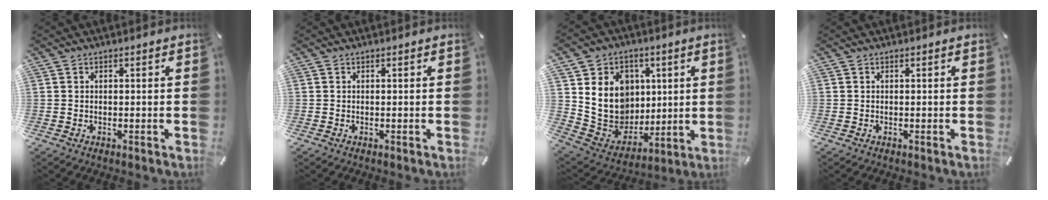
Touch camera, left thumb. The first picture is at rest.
{"total": 0.0}
{"total": 15.9, "force": [3.6, 14.2, 6.3], "torque": [-0.114, -0.019, 0.084]}
{"total": 0.0}